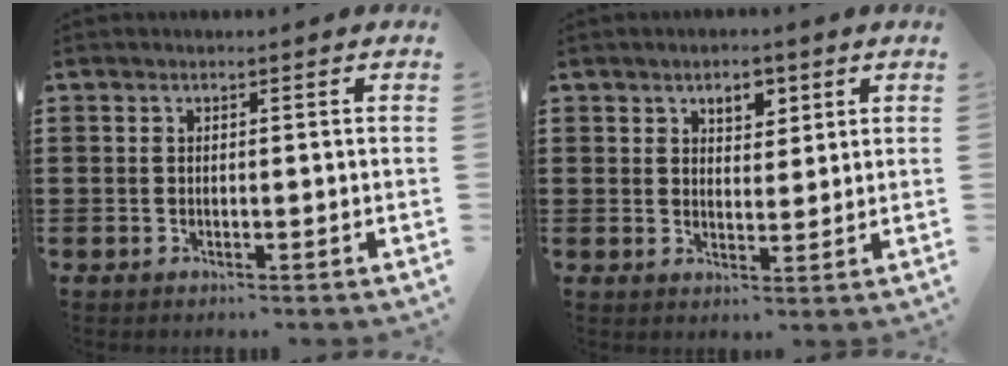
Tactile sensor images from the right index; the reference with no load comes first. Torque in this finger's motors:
{"motor_torque": [0.04, -0.01, 0.09, 0.03]}